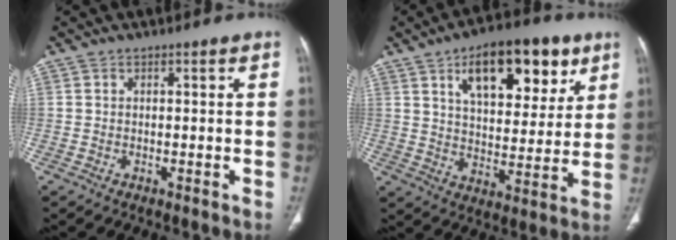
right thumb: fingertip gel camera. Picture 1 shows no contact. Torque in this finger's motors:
{"motor_torque": [0.28, 4.37, 1.42, 0.48, 0.11]}